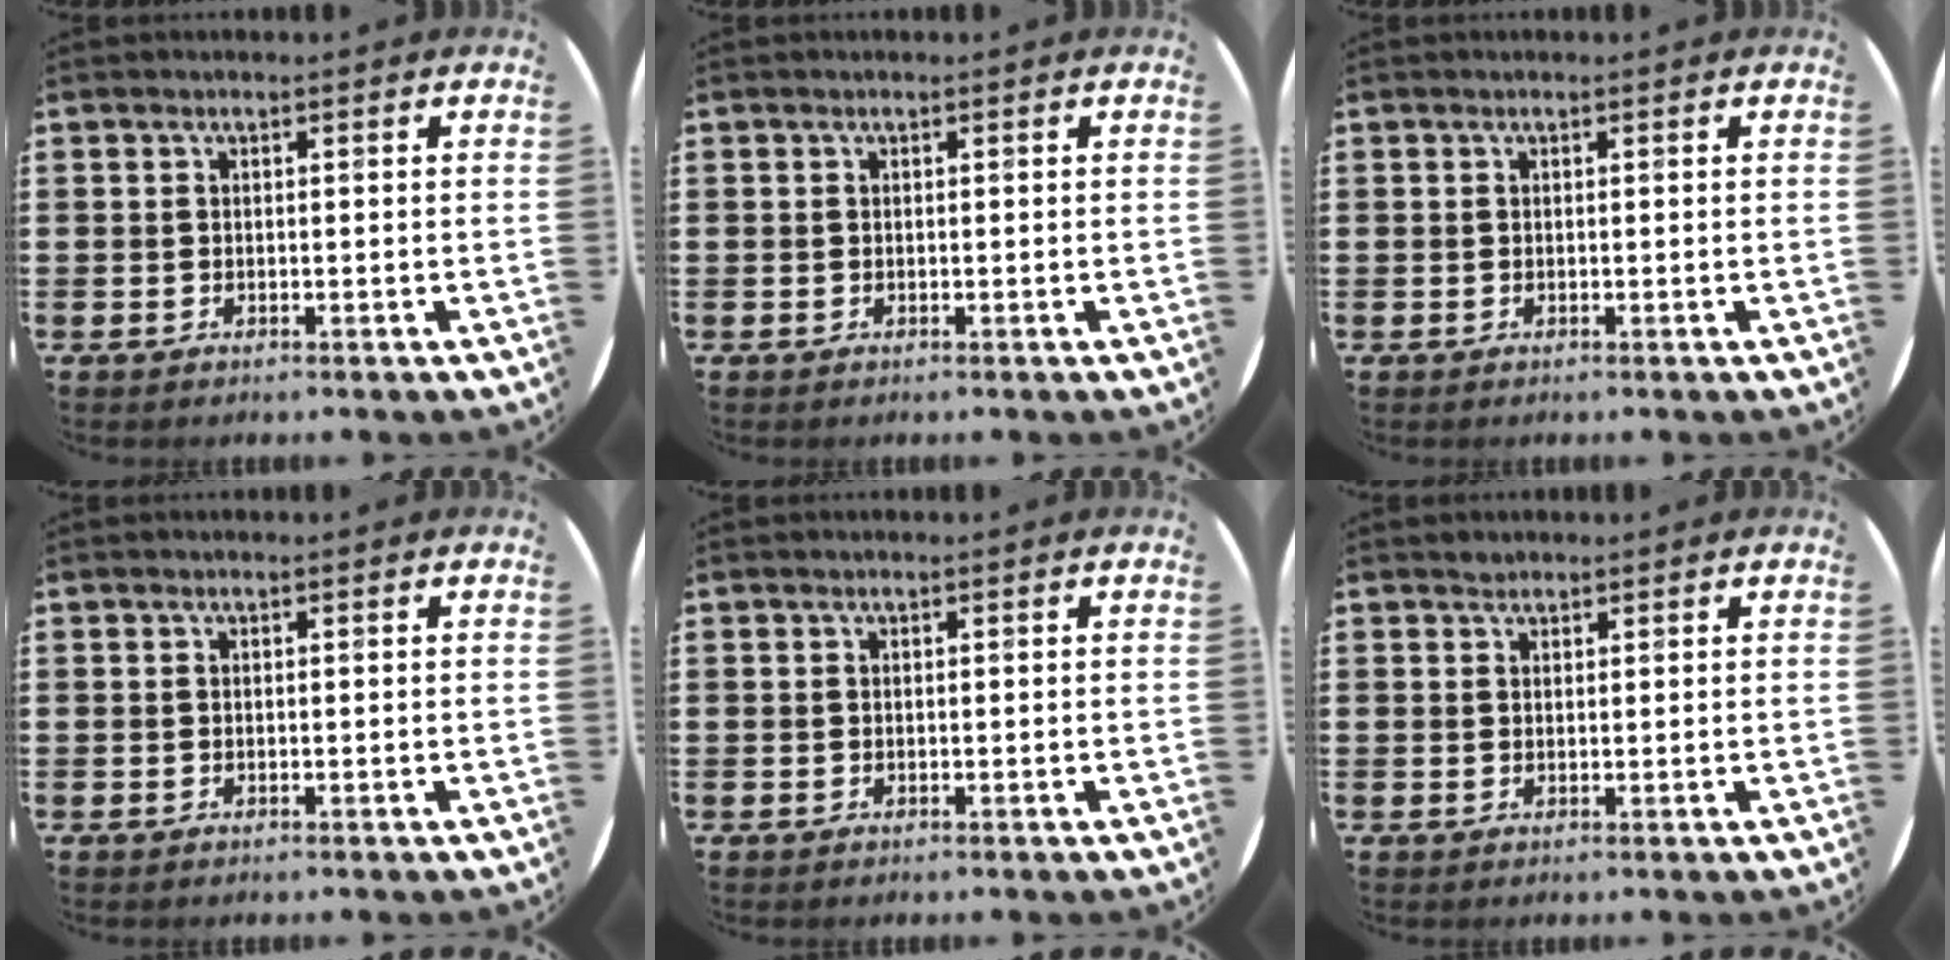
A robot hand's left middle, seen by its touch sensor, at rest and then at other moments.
{"total": 0.0}
{"total": 0.0}
{"total": 0.0}
{"total": 0.0}
{"total": 0.9, "force": [0.8, 0.3, 0.0], "torque": [0.000, 0.002, 0.015]}